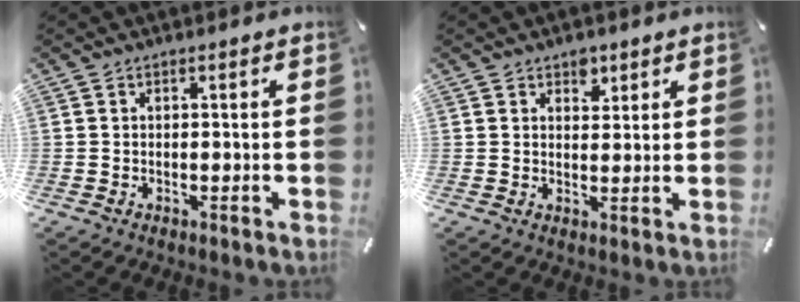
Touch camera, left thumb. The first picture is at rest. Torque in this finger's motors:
{"motor_torque": [0.33, 0.27, 0.42, -0.39, 0.00]}